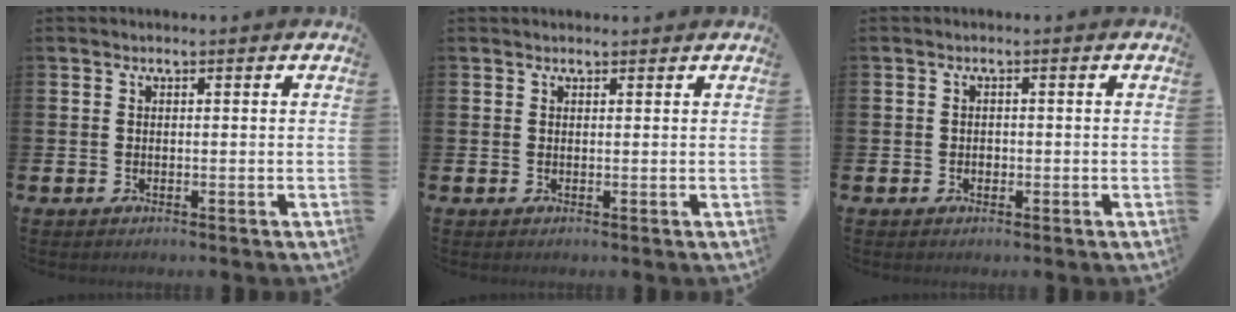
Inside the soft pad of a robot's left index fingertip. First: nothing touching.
{"total": 0.6, "force": [0.6, 0.2, 0.1], "torque": [0.011, -0.004, 0.008]}
{"total": 0.8, "force": [-0.2, 0.7, 0.4], "torque": [-0.005, 0.004, -0.006]}